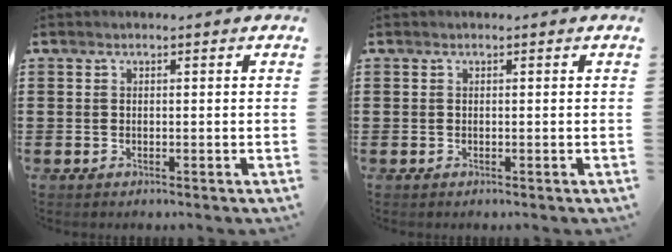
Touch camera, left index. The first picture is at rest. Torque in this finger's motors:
{"motor_torque": [0.00, 0.00, 0.00, 0.00]}